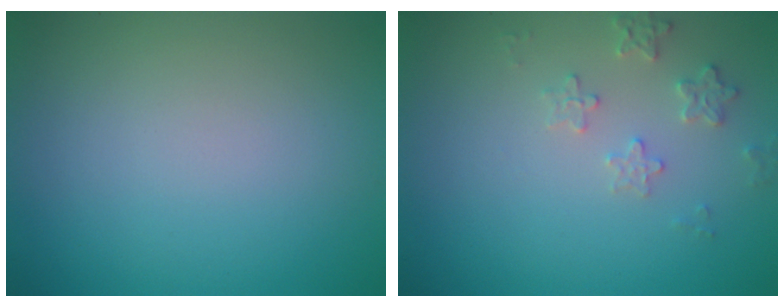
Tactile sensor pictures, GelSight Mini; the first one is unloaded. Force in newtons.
{"total": 1.9, "press": 1.8, "slide": 0.2}